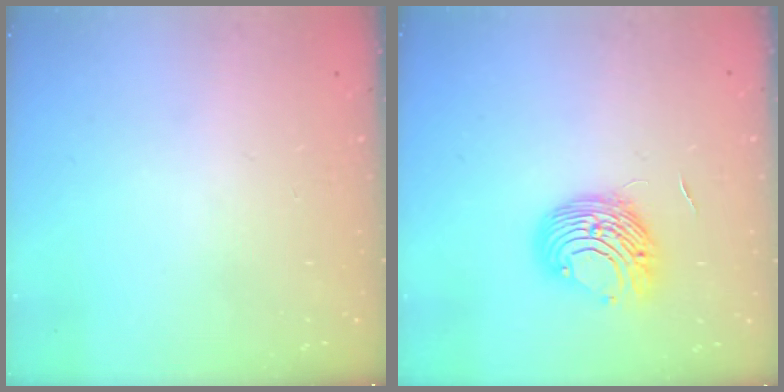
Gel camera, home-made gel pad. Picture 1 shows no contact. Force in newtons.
{"total": 9.4, "press": 9.3, "slide": 1.0}